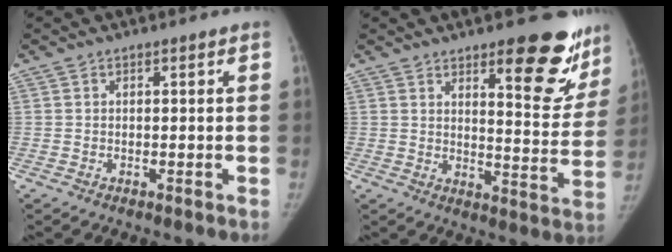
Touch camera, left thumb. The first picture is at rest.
{"total": 15.7, "force": [10.0, 5.0, 11.0], "torque": [-0.083, -0.074, 0.136]}